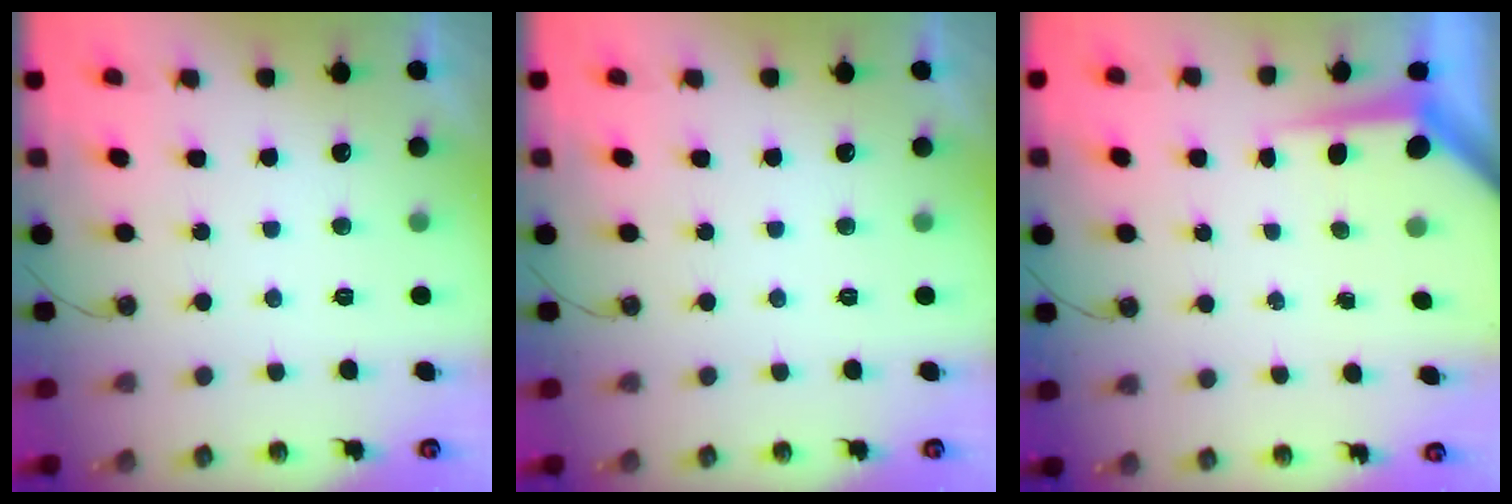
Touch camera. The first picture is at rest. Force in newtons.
{"total": 0.0}
{"total": 5.3, "press": 5.3, "slide": 0.4}